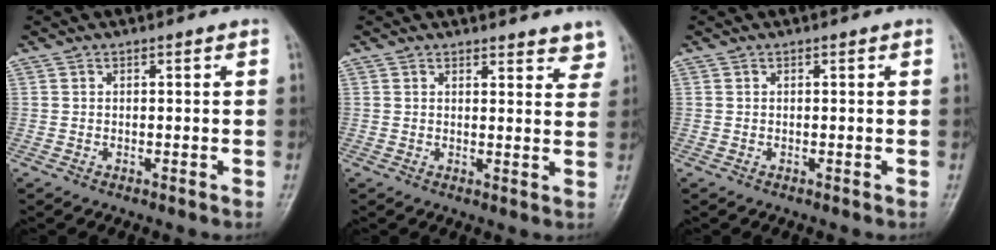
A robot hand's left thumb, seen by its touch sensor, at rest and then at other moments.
{"total": 5.5, "force": [4.9, 1.8, 1.7], "torque": [0.010, -0.026, 0.050]}
{"total": 0.0}